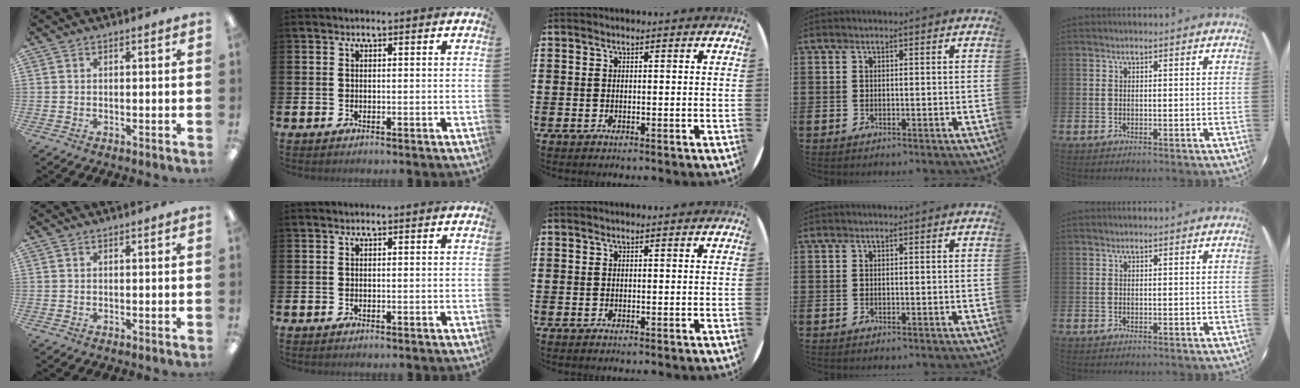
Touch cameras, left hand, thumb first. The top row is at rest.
{}